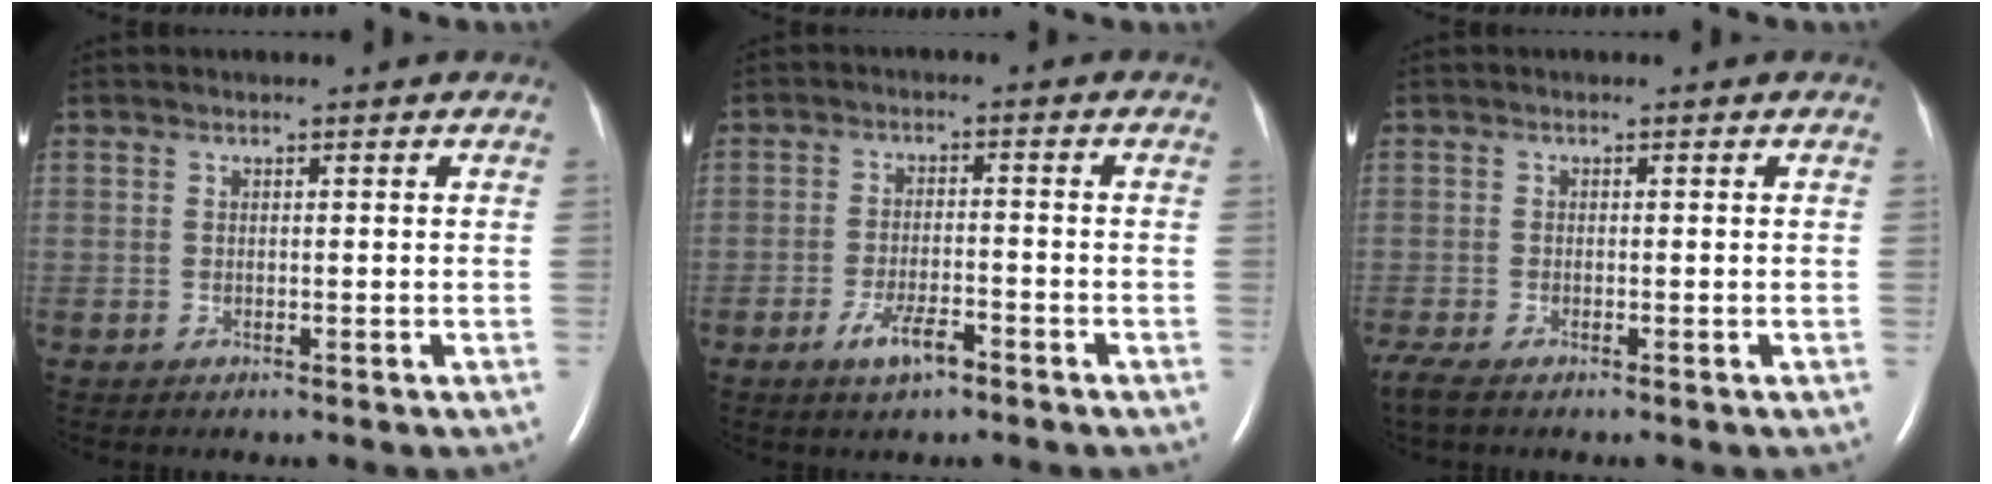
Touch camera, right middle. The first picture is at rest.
{"total": 4.7, "force": [-3.0, 1.2, 3.4], "torque": [-0.072, -0.002, -0.051]}
{"total": 3.3, "force": [-2.5, 0.8, 2.0], "torque": [-0.046, -0.012, -0.048]}